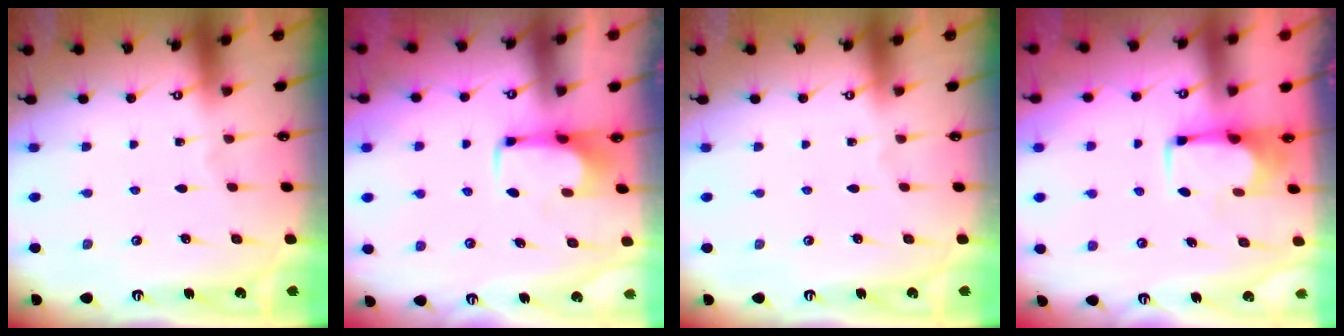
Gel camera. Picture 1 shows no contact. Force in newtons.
{"total": 2.0, "press": 1.9, "slide": 0.4}
{"total": 0.0}
{"total": 1.9, "press": 1.6, "slide": 1.0}